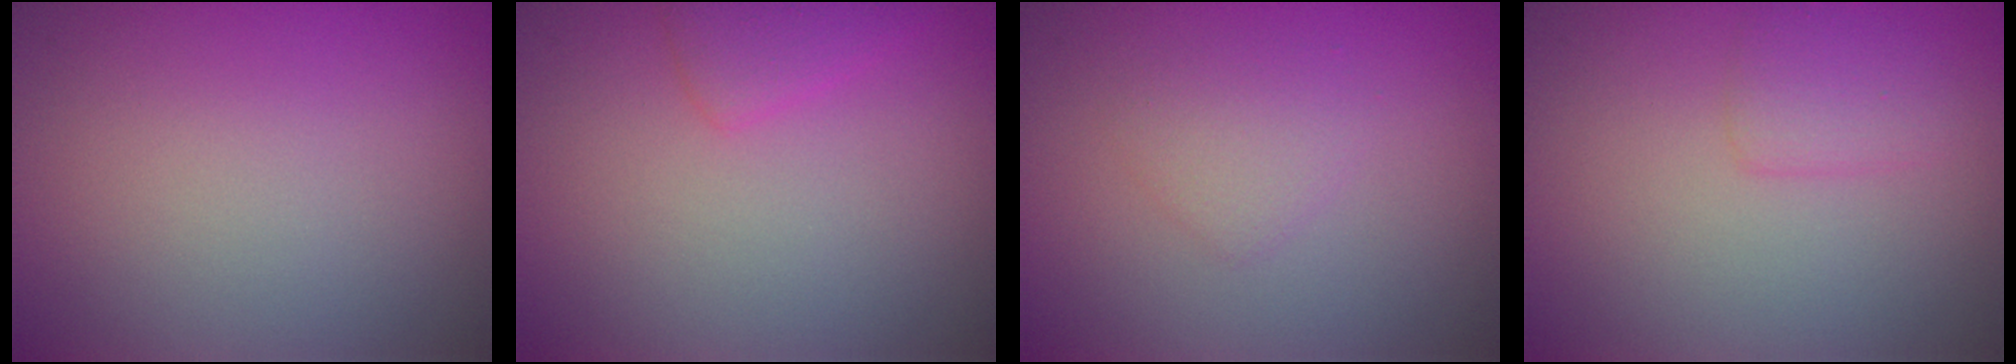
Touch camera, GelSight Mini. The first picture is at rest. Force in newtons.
{"total": 1.9, "press": 1.9, "slide": 0.0}
{"total": 1.5, "press": 1.5, "slide": 0.0}
{"total": 1.5, "press": 1.5, "slide": 0.2}